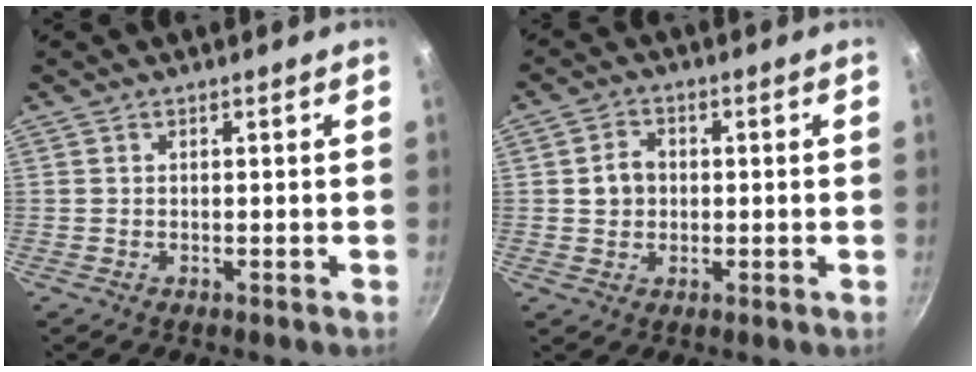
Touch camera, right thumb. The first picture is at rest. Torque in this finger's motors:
{"motor_torque": [-0.41, 0.40, 0.21, 0.17, 0.00]}